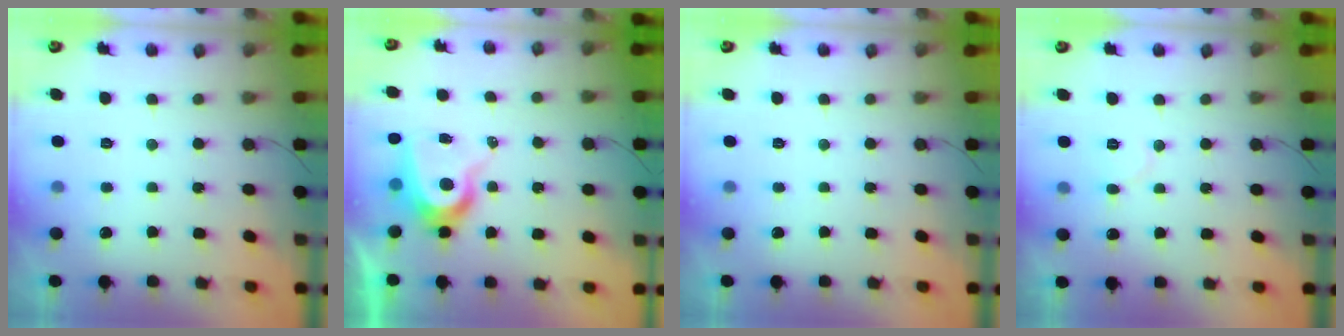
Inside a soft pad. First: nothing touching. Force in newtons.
{"total": 8.6, "press": 8.5, "slide": 0.9}
{"total": 0.0}
{"total": 5.1, "press": 5.0, "slide": 0.5}